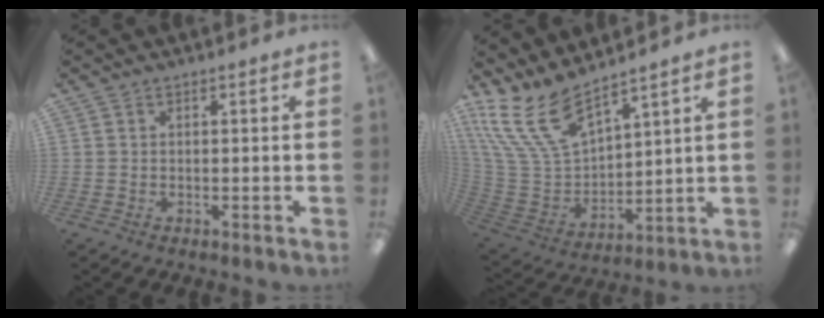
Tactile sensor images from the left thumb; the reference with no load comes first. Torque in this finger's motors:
{"motor_torque": [0.41, 0.08, 1.19, -1.60, 0.39]}